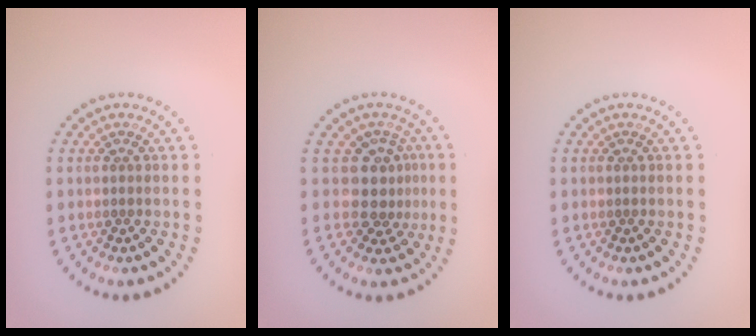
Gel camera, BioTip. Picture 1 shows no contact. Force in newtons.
{"total": 3.0, "press": 2.1, "slide": 2.1}
{"total": 0.0}